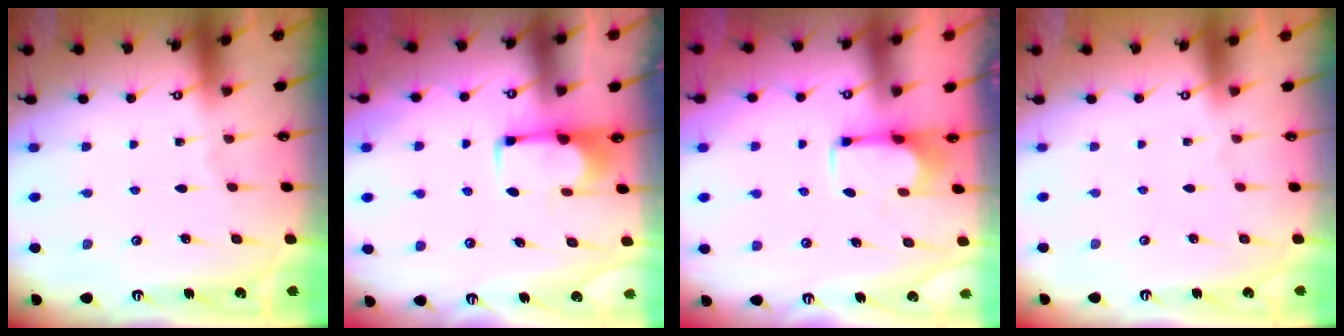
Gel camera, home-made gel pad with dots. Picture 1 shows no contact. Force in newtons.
{"total": 1.1, "press": 1.1, "slide": 0.0}
{"total": 2.8, "press": 2.7, "slide": 0.9}
{"total": 1.5, "press": 1.4, "slide": 0.6}